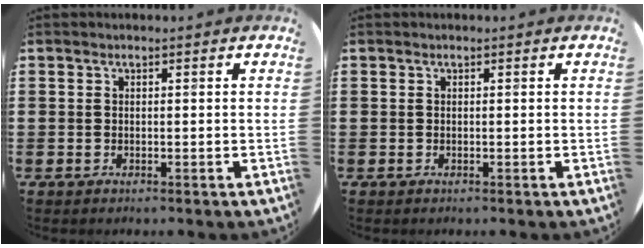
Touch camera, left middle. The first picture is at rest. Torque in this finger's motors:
{"motor_torque": [-0.02, -0.01, 0.00, 0.00]}